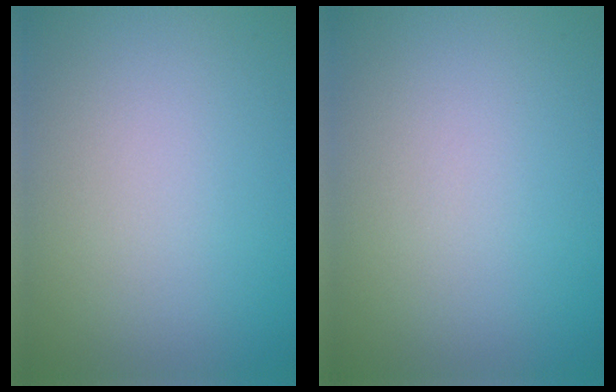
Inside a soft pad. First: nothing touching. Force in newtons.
{"total": 0.0}